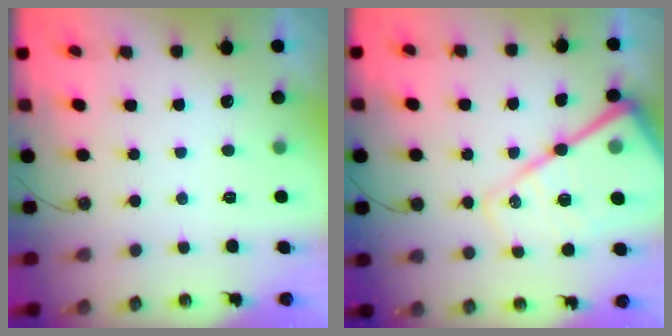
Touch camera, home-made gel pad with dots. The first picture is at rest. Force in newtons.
{"total": 24.6, "press": 24.4, "slide": 3.0}